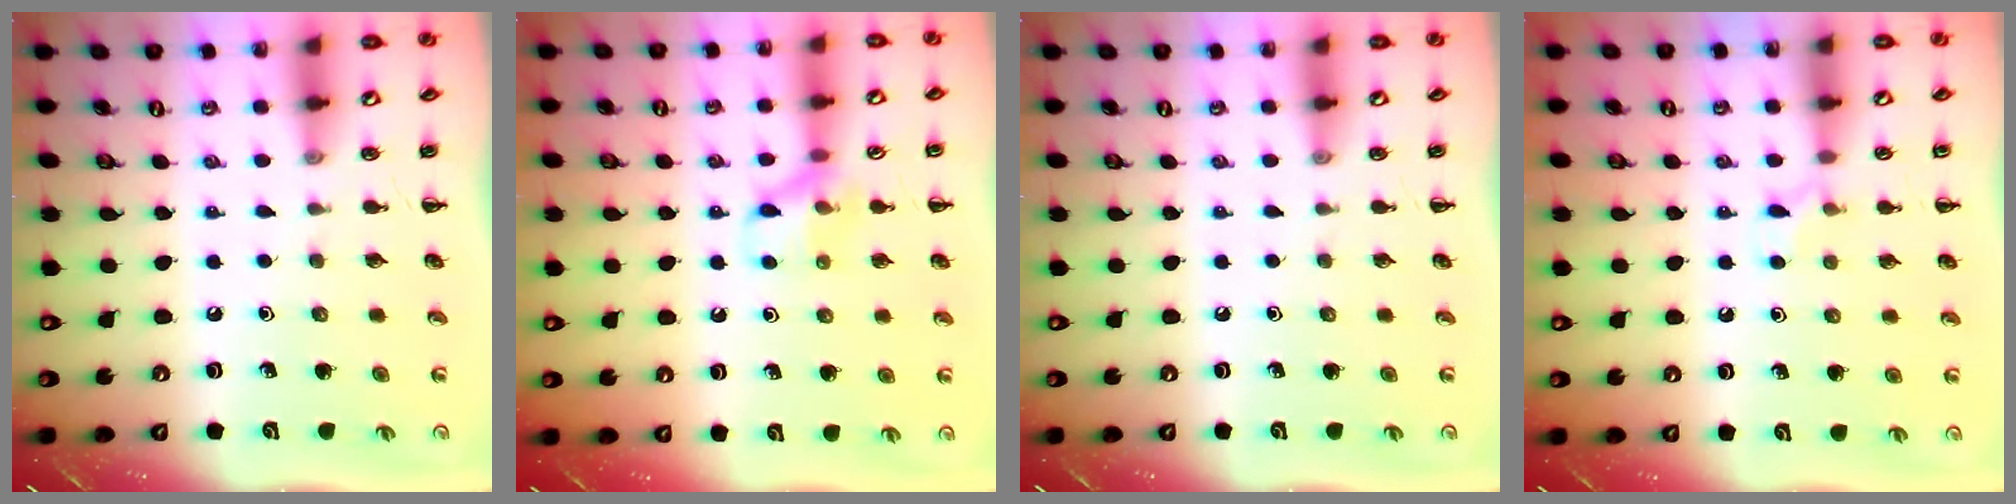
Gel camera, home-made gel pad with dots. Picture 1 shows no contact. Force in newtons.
{"total": 9.1, "press": 9.1, "slide": 0.7}
{"total": 0.0}
{"total": 5.5, "press": 5.2, "slide": 1.9}